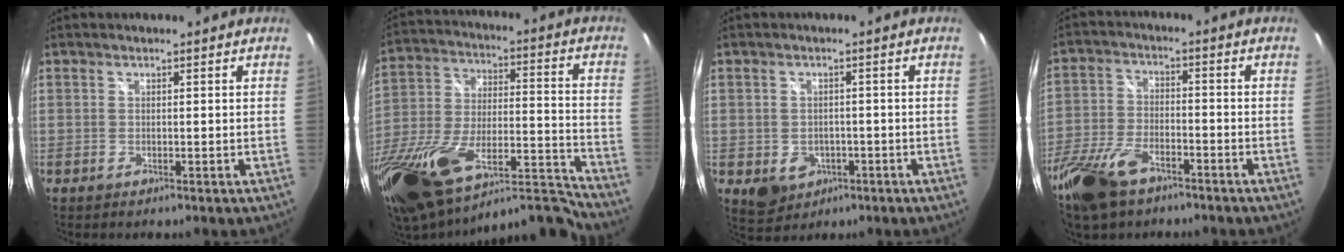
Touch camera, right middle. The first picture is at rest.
{"total": 27.3, "force": [-18.8, 9.7, 17.2], "torque": [-0.325, -0.033, -0.292]}
{"total": 6.2, "force": [-2.3, 5.0, 2.8], "torque": [-0.056, -0.002, -0.019]}
{"total": 13.4, "force": [-9.0, 6.2, 7.8], "torque": [-0.190, -0.022, -0.175]}